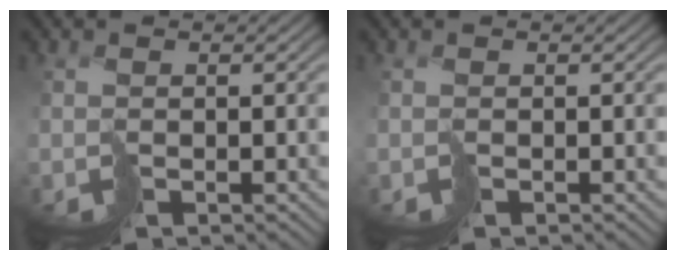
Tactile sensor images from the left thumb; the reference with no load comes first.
{"total": 0.0}